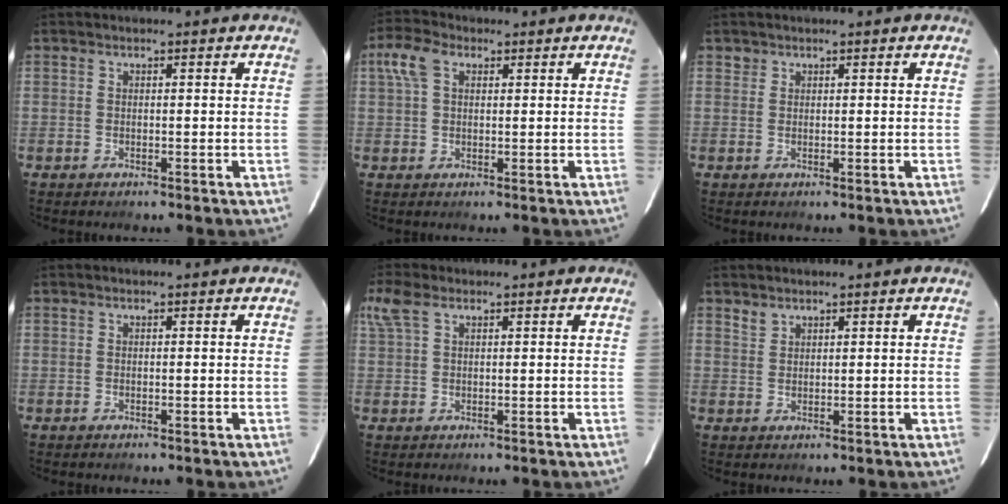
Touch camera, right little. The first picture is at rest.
{"total": 4.5, "force": [1.9, 2.7, 3.1], "torque": [-0.081, 0.027, 0.039]}
{"total": 0.6, "force": [0.5, 0.4, -0.1], "torque": [0.004, 0.002, 0.007]}
{"total": 0.0}
{"total": 3.8, "force": [2.3, 1.9, 2.3], "torque": [-0.067, 0.027, 0.054]}
{"total": 1.3, "force": [1.2, 0.5, 0.1], "torque": [-0.001, 0.003, 0.026]}